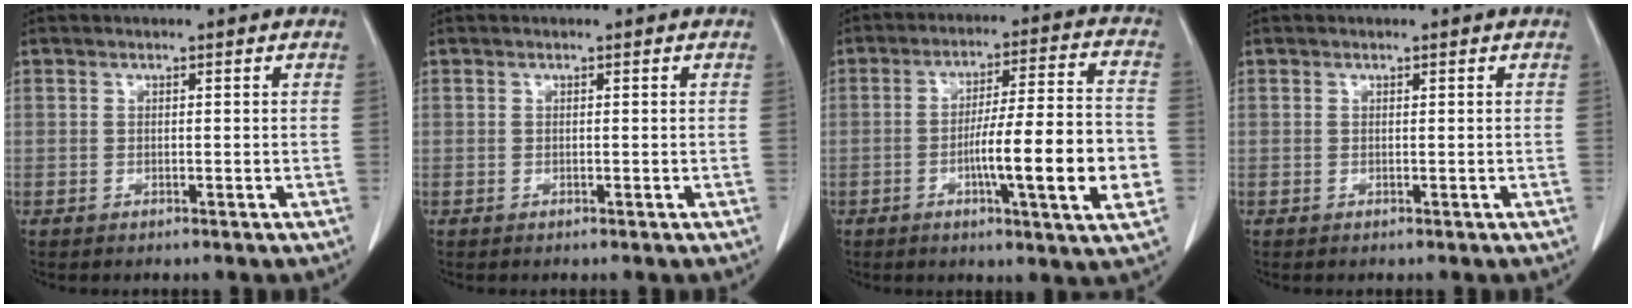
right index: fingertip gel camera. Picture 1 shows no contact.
{"total": 0.0}
{"total": 15.2, "force": [-3.7, 0.7, 14.7], "torque": [-0.226, 0.001, -0.058]}
{"total": 0.0}